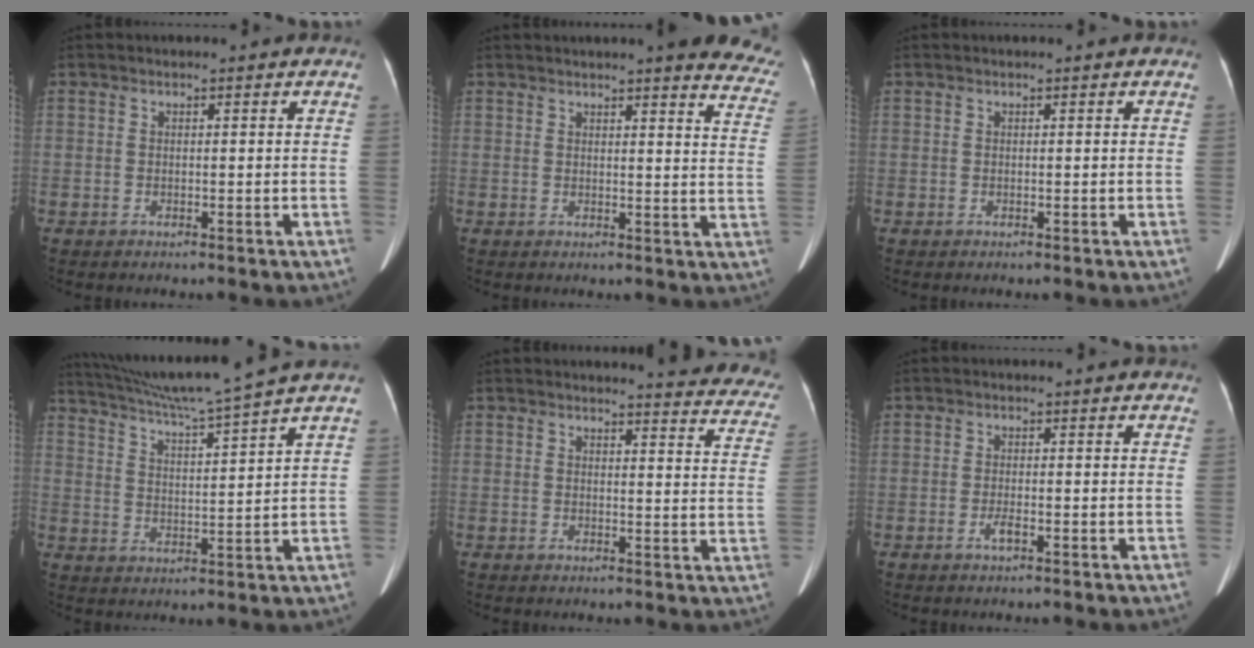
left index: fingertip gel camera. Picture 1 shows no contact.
{"total": 13.8, "force": [12.4, 1.5, 5.9], "torque": [-0.040, -0.053, 0.107]}
{"total": 0.0}
{"total": 12.6, "force": [11.1, -2.8, 5.3], "torque": [-0.101, -0.013, 0.181]}
{"total": 14.6, "force": [14.0, 1.9, 3.6], "torque": [-0.012, -0.083, 0.117]}
{"total": 2.1, "force": [-1.9, 0.2, 0.7], "torque": [-0.018, -0.001, -0.028]}